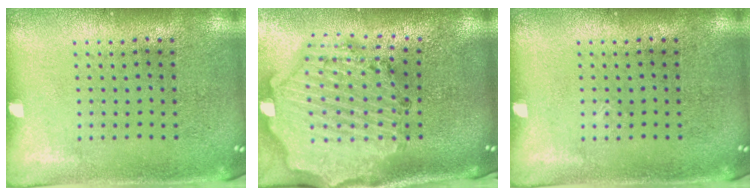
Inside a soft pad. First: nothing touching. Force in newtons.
{"total": 3.1, "press": 2.7, "slide": 1.4}
{"total": 0.0}